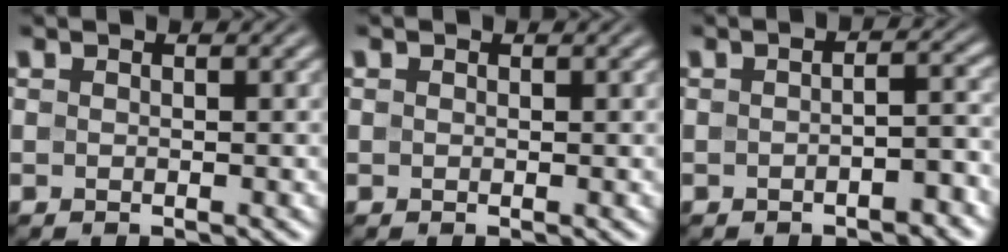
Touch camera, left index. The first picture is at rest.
{"total": 0.0}
{"total": 2.9, "force": [-1.3, 0.9, 2.5], "torque": [-0.035, 0.006, -0.018]}